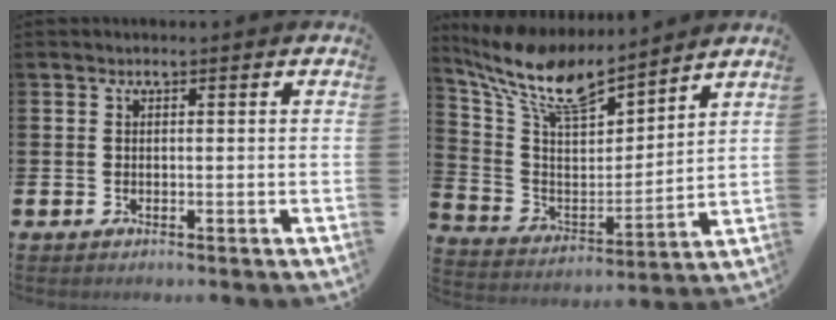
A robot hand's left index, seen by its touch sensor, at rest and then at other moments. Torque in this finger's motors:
{"motor_torque": [0.52, -0.77, 0.78, 0.21]}